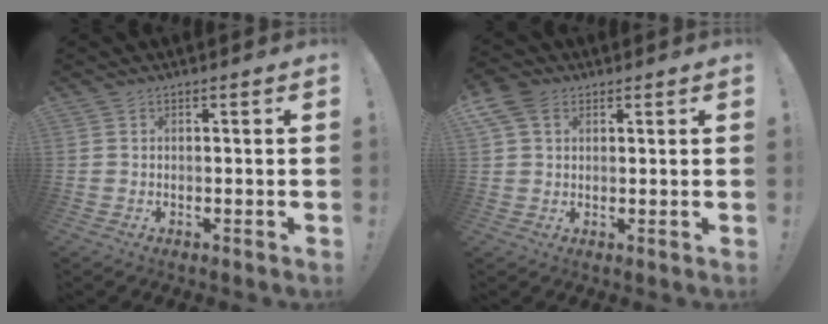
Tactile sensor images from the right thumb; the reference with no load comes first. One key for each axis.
{"total": 7.1, "fx": 3.1, "fy": 4.9, "fz": 4.1, "tx": -0.085, "ty": 0.002, "tz": 0.064}